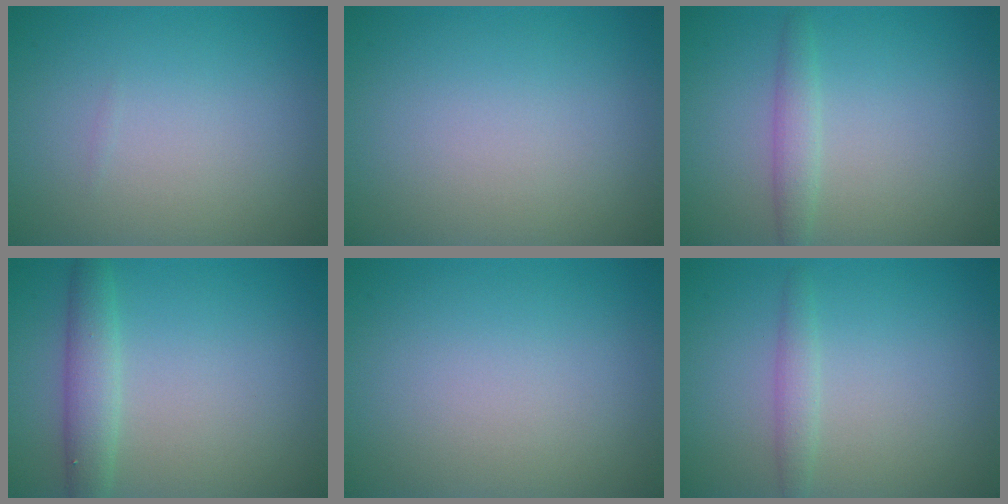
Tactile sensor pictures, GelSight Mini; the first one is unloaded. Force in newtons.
{"total": 0.0}
{"total": 1.7, "press": 1.7, "slide": 0.0}
{"total": 2.8, "press": 2.8, "slide": 0.1}
{"total": 0.0}
{"total": 1.4, "press": 1.4, "slide": 0.1}